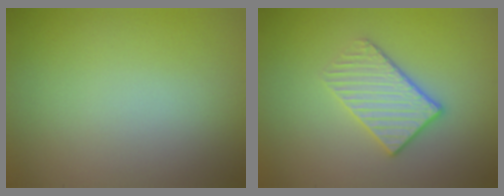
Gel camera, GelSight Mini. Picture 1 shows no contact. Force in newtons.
{"total": 3.6, "press": 3.1, "slide": 1.7}